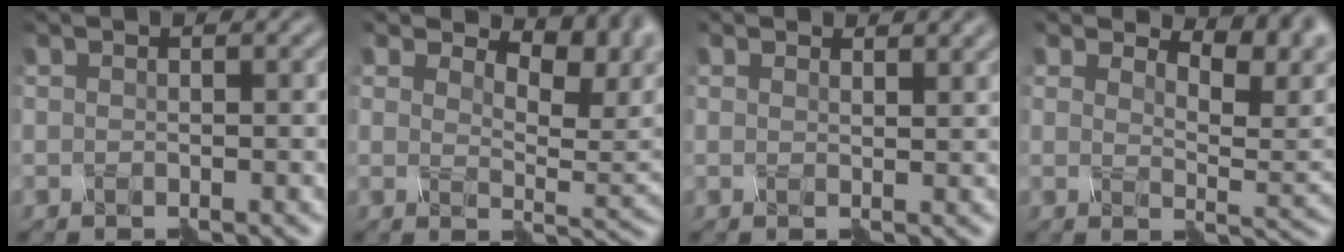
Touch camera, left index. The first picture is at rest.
{"total": 9.1, "force": [5.6, 3.8, 6.0], "torque": [-0.084, 0.009, 0.085]}
{"total": 1.6, "force": [1.5, 0.5, 0.4], "torque": [-0.013, -0.001, 0.025]}
{"total": 6.1, "force": [4.4, 2.2, 3.6], "torque": [-0.053, 0.004, 0.067]}